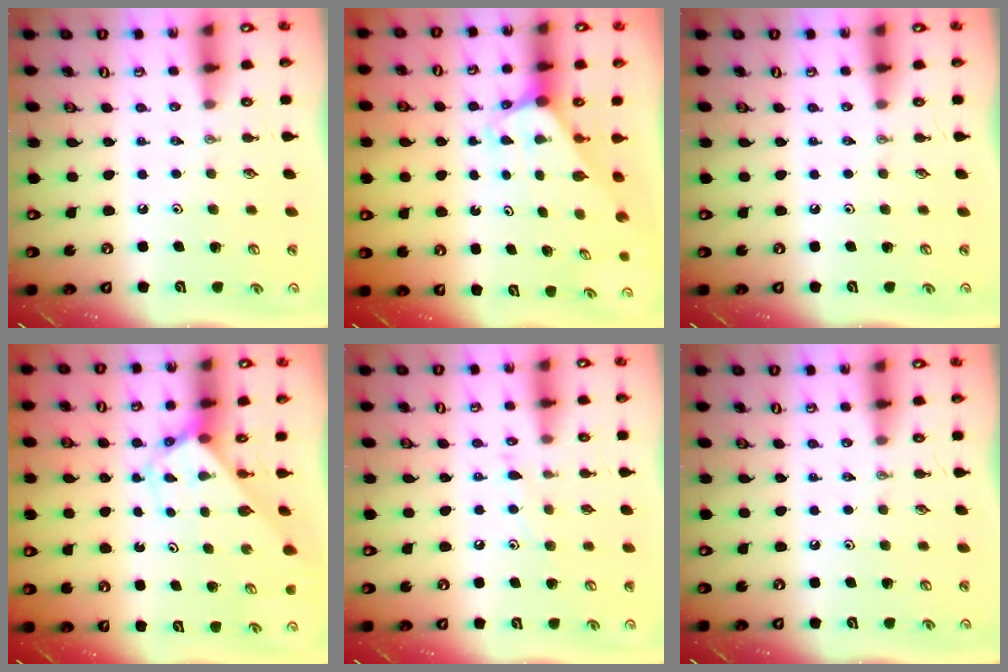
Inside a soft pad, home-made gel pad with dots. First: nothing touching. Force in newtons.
{"total": 2.0, "press": 2.0, "slide": 0.1}
{"total": 0.0}
{"total": 2.8, "press": 2.8, "slide": 0.1}
{"total": 5.6, "press": 5.5, "slide": 0.5}
{"total": 0.0}